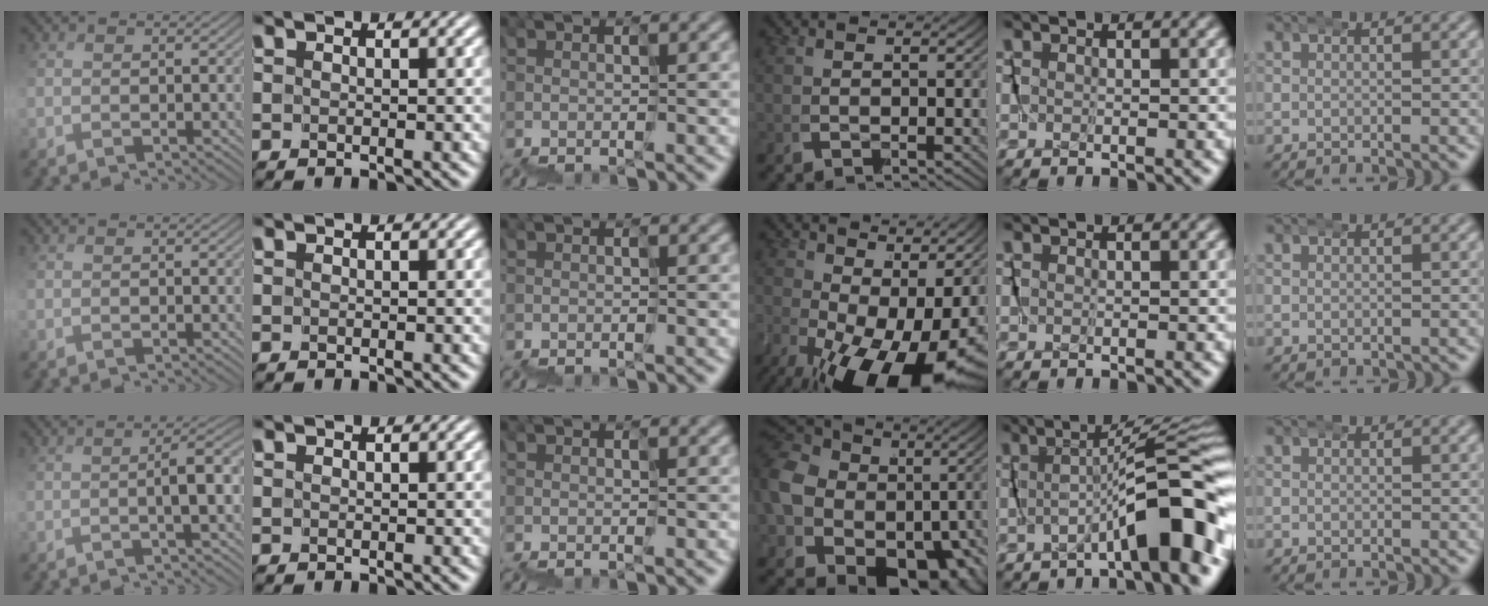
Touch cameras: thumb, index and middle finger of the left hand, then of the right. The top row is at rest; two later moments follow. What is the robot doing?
{"motion": "wrap", "object": "ethernet cable"}